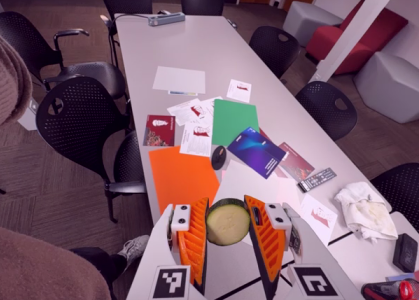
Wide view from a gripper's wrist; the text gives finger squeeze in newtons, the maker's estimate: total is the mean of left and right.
{"total": 15.9, "left": 17.4, "right": 14.4}